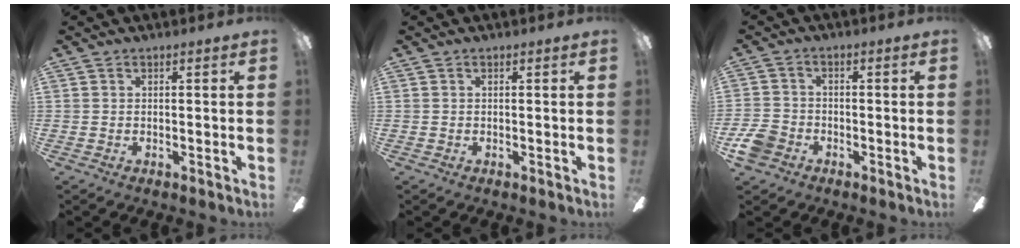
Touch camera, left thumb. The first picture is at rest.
{"total": 0.0}
{"total": 6.2, "force": [-3.4, 4.5, 2.4], "torque": [-0.060, 0.021, -0.066]}